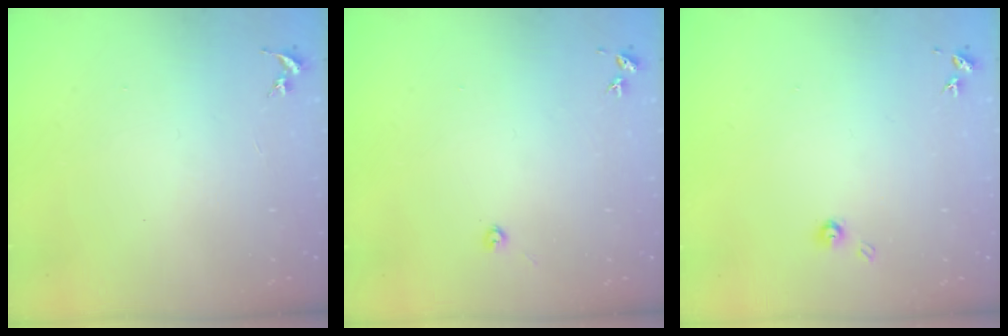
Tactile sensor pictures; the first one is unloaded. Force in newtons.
{"total": 2.2, "press": 2.2, "slide": 0.3}
{"total": 4.3, "press": 4.3, "slide": 0.3}